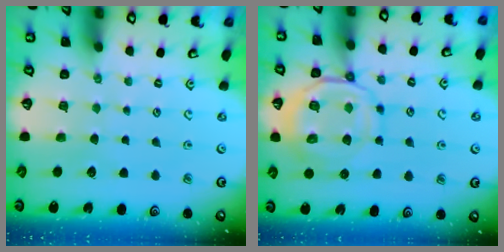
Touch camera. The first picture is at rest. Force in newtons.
{"total": 12.2, "press": 12.1, "slide": 1.3}